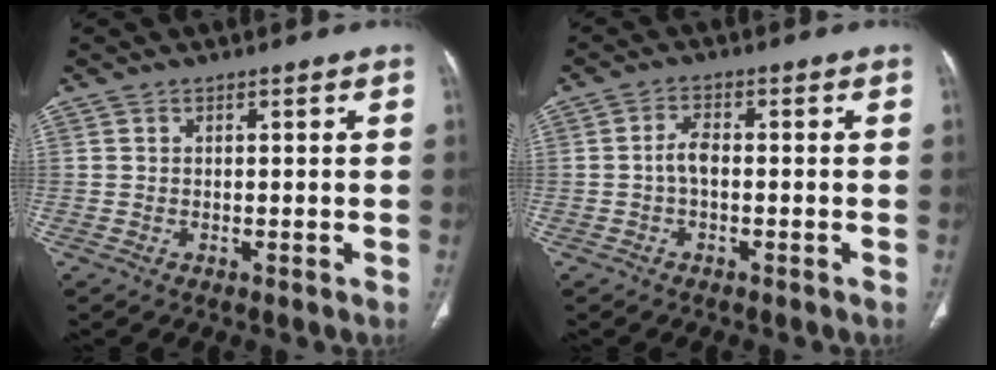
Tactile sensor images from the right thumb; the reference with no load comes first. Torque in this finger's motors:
{"motor_torque": [0.86, 0.75, 0.67, -0.18, 0.00]}